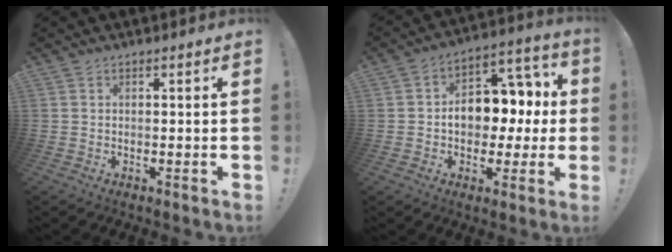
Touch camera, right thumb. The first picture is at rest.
{"total": 12.0, "force": [-0.1, 9.0, 8.0], "torque": [-0.104, 0.007, 0.005]}